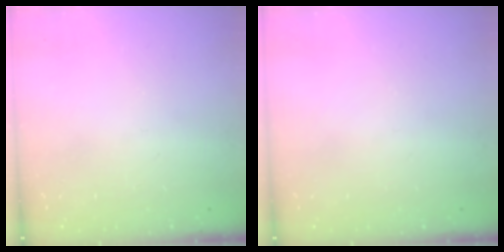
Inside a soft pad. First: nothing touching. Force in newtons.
{"total": 0.0}